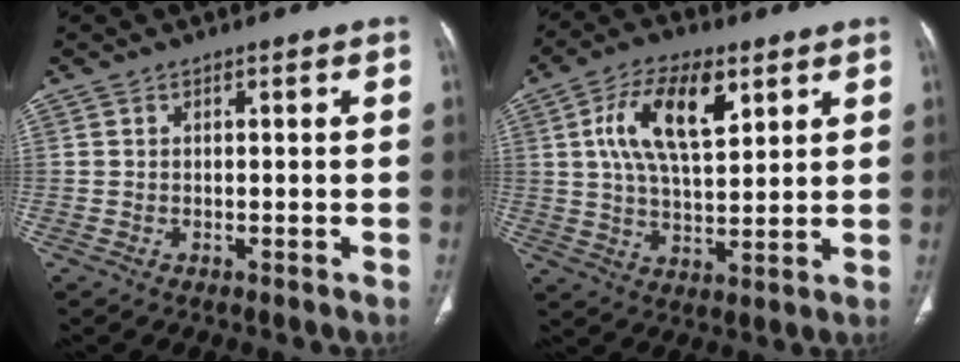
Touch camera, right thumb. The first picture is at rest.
{"total": 14.0, "force": [5.2, 6.8, 11.1], "torque": [-0.187, -0.006, 0.092]}